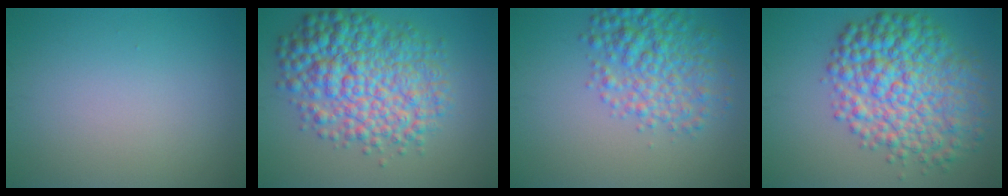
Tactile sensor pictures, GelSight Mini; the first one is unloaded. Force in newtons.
{"total": 9.2, "press": 9.2, "slide": 0.1}
{"total": 5.5, "press": 5.5, "slide": 0.2}
{"total": 9.7, "press": 9.7, "slide": 0.2}